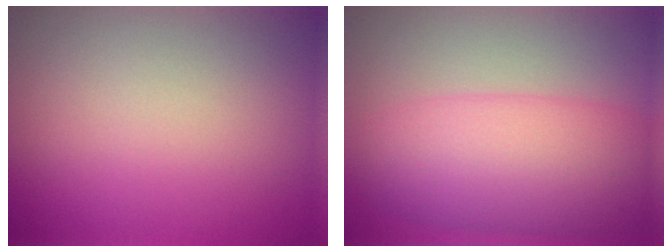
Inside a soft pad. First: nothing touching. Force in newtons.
{"total": 7.8, "press": 7.8, "slide": 0.1}